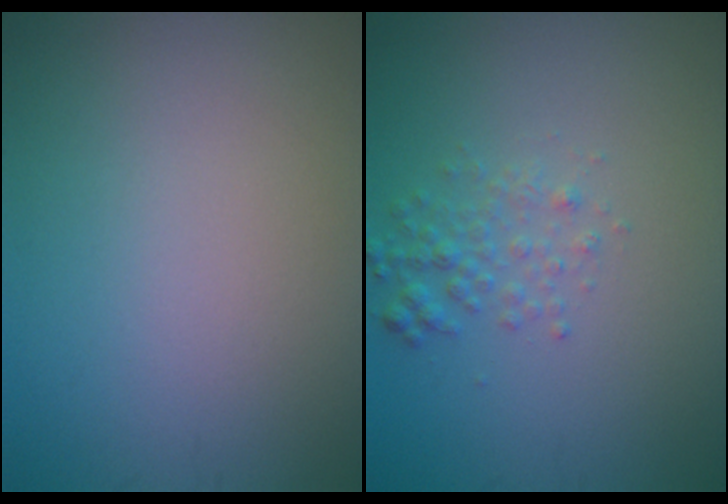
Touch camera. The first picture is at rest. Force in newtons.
{"total": 1.8, "press": 1.8, "slide": 0.1}